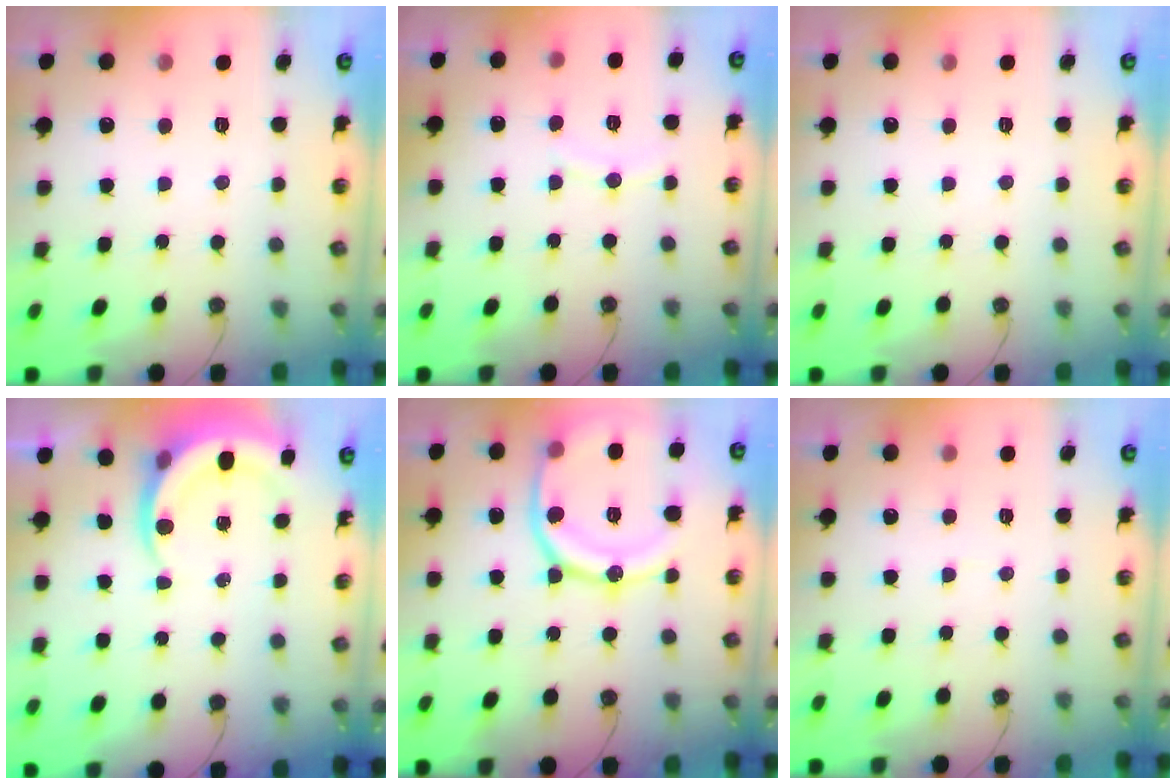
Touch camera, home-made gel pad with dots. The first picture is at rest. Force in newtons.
{"total": 5.7, "press": 5.7, "slide": 0.6}
{"total": 0.0}
{"total": 5.8, "press": 5.8, "slide": 0.5}
{"total": 19.6, "press": 19.5, "slide": 2.1}
{"total": 1.8, "press": 1.7, "slide": 0.1}